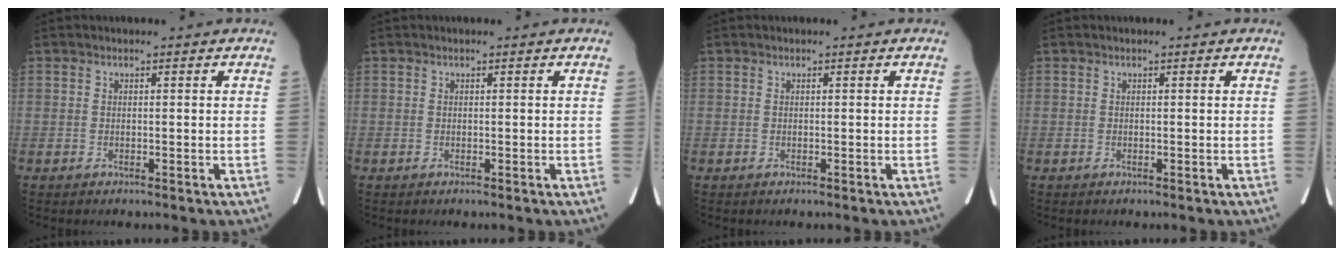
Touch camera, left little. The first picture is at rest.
{"total": 0.0}
{"total": 0.0}
{"total": 0.0}